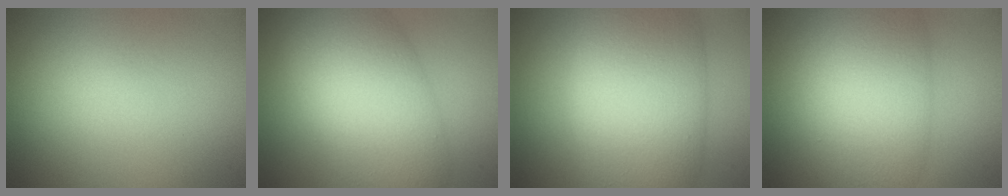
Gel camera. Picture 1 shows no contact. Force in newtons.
{"total": 9.1, "press": 9.1, "slide": 0.5}
{"total": 11.2, "press": 11.2, "slide": 0.6}
{"total": 9.1, "press": 9.1, "slide": 0.3}